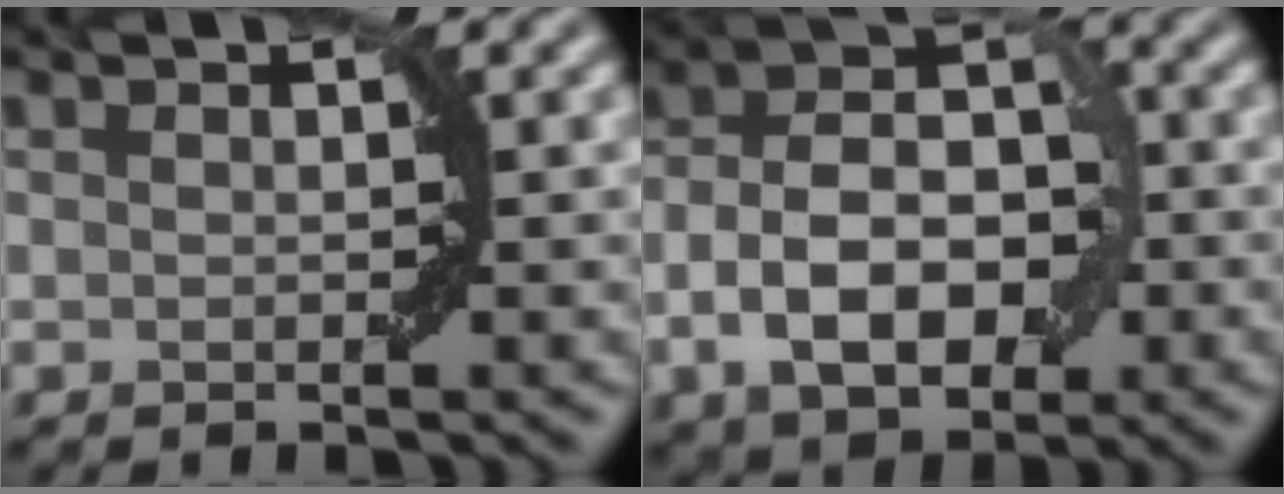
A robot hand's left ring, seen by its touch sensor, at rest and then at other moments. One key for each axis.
{"total": 8.2, "fx": -2.3, "fy": 4.9, "fz": 6.1, "tx": -0.107, "ty": 0.011, "tz": -0.045}